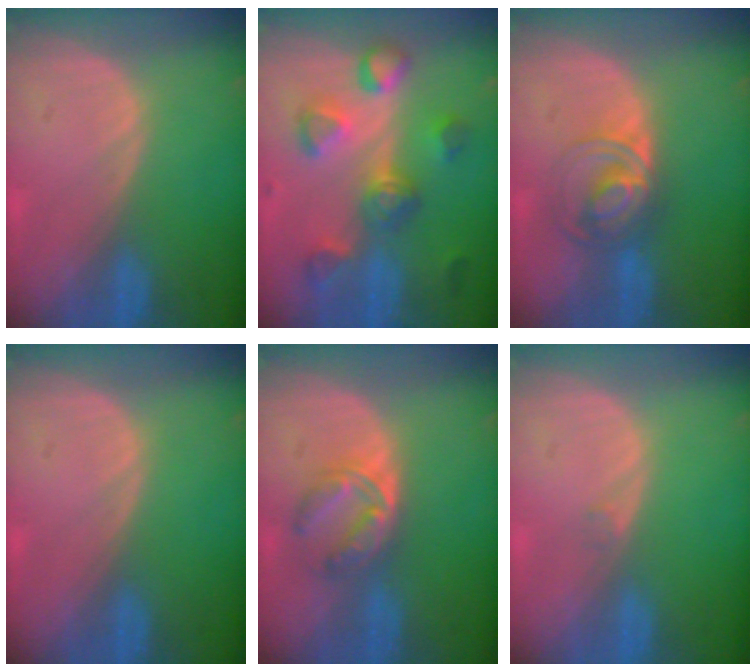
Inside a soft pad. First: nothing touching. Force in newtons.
{"total": 8.2, "press": 8.1, "slide": 1.2}
{"total": 6.8, "press": 5.9, "slide": 3.3}
{"total": 0.0}
{"total": 5.6, "press": 5.4, "slide": 1.4}
{"total": 0.5, "press": 0.5, "slide": 0.1}